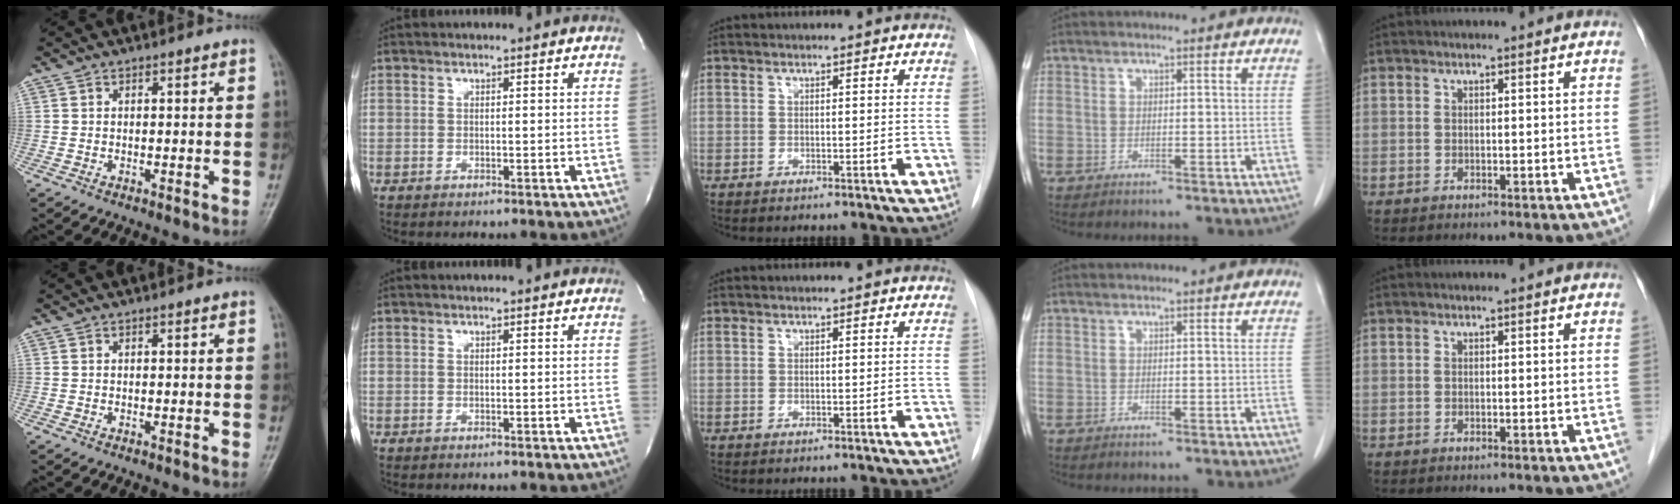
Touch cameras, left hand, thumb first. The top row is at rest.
{}